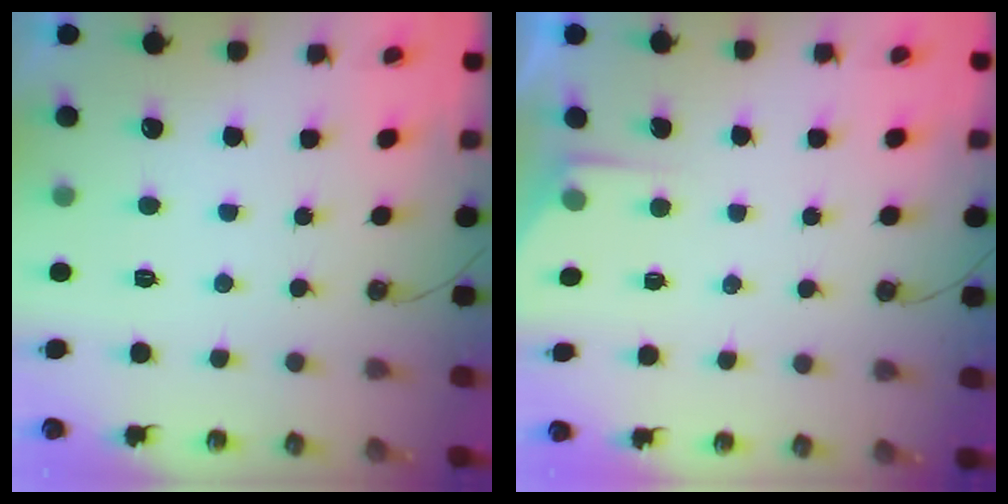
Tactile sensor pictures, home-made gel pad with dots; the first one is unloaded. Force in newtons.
{"total": 2.7, "press": 2.6, "slide": 0.4}